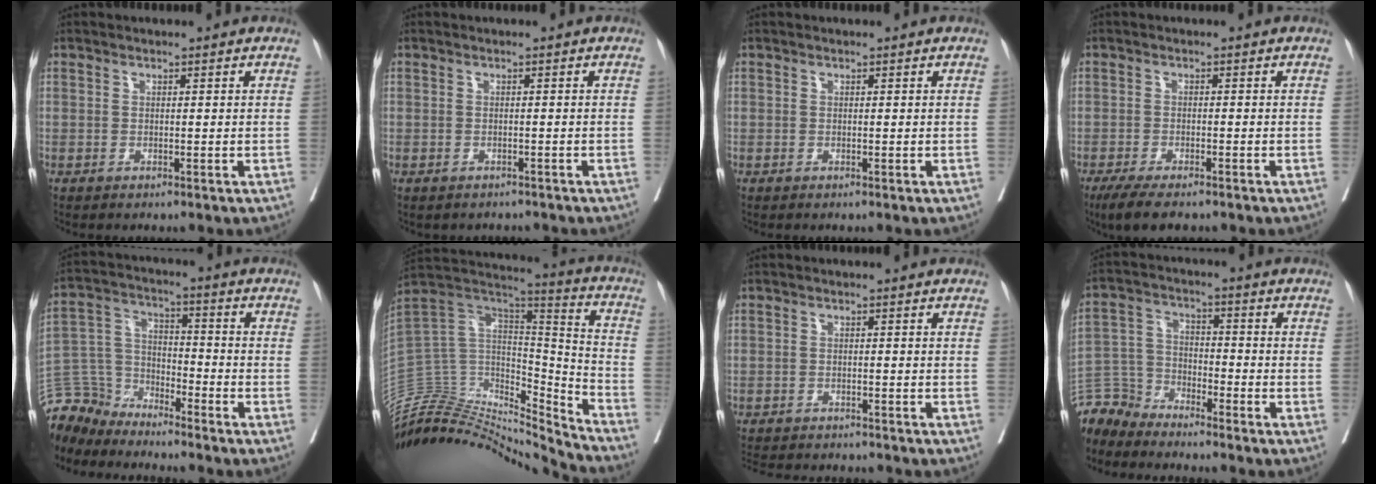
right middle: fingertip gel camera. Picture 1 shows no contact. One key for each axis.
{"total": 1.9, "fx": -1.8, "fy": 0.7, "fz": 0.1, "tx": -0.004, "ty": 0.000, "tz": -0.025}
{"total": 0.0}
{"total": 6.1, "fx": -4.7, "fy": 1.2, "fz": 3.6, "tx": -0.058, "ty": -0.013, "tz": -0.077}
{"total": 9.6, "fx": -9.4, "fy": 2.0, "fz": -0.1, "tx": -0.005, "ty": 0.024, "tz": -0.193}
{"total": 27.8, "fx": -26.7, "fy": 5.2, "fz": 5.5, "tx": -0.139, "ty": 0.033, "tz": -0.432}
{"total": 10.0, "fx": -9.3, "fy": 1.9, "fz": 3.1, "tx": -0.056, "ty": -0.006, "tz": -0.126}
{"total": 6.5, "fx": -6.4, "fy": 0.7, "fz": -0.8, "tx": 0.012, "ty": 0.009, "tz": -0.133}